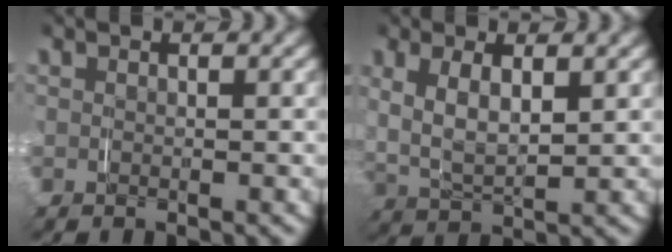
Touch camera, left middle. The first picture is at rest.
{"total": 5.3, "force": [0.8, 3.3, 4.1], "torque": [-0.099, -0.008, 0.020]}